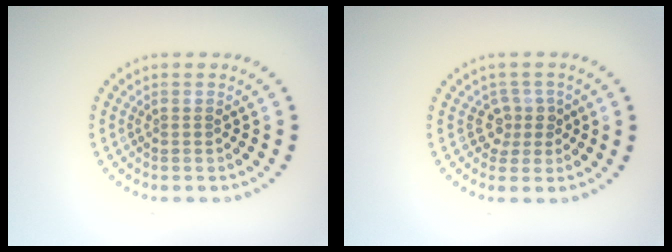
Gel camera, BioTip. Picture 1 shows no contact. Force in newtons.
{"total": 2.1, "press": 1.6, "slide": 1.3}